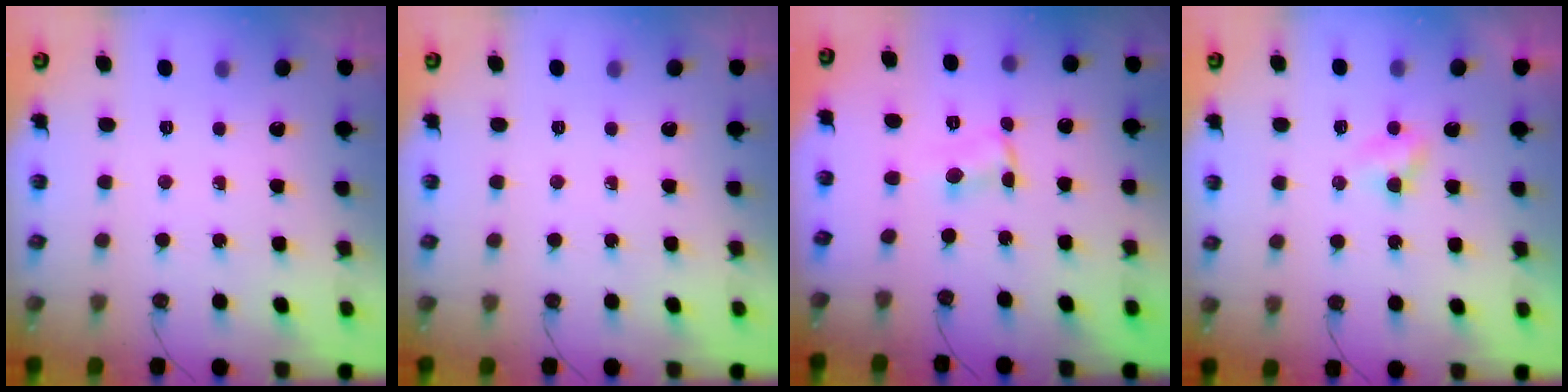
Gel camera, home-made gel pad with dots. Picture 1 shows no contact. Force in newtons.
{"total": 0.0}
{"total": 0.7, "press": 0.7, "slide": 0.1}
{"total": 2.8, "press": 2.8, "slide": 0.3}